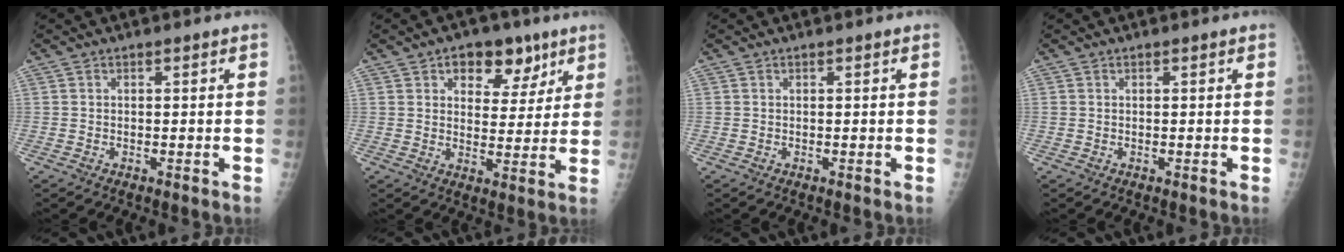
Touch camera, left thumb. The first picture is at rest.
{"total": 9.4, "force": [5.1, 6.0, 5.2], "torque": [-0.031, -0.018, 0.070]}
{"total": 0.0}
{"total": 0.0}